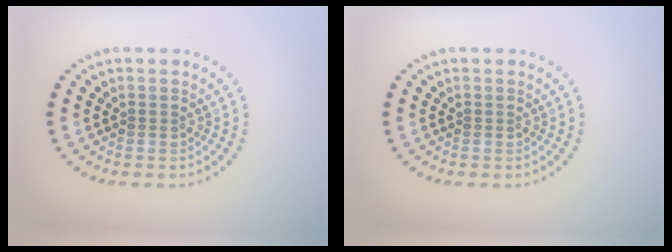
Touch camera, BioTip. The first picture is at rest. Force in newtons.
{"total": 0.0}